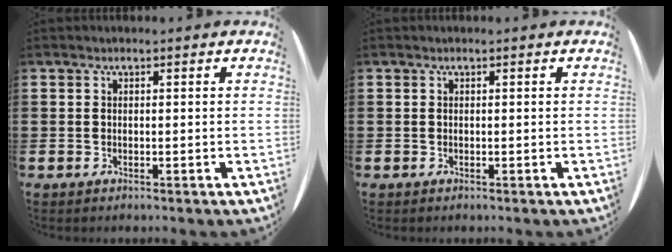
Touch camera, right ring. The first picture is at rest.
{"total": 0.0}